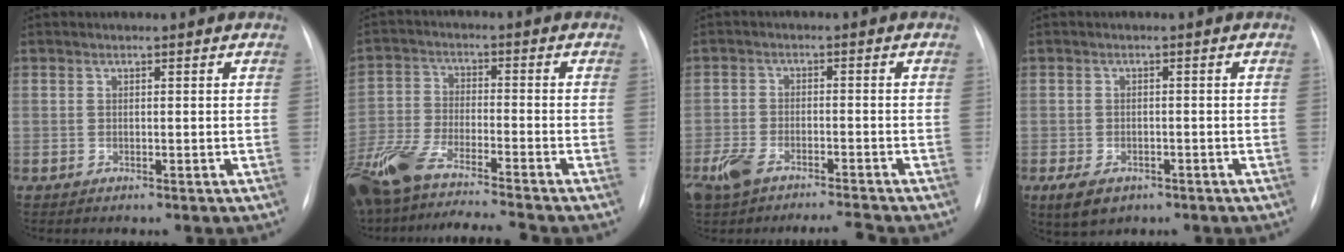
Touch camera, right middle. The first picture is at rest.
{"total": 15.7, "force": [-13.1, 1.2, 8.6], "torque": [-0.184, -0.020, -0.234]}
{"total": 7.0, "force": [-5.5, 1.7, 3.9], "torque": [-0.086, -0.006, -0.099]}
{"total": 4.5, "force": [-2.6, 2.7, 2.5], "torque": [-0.049, -0.006, -0.035]}